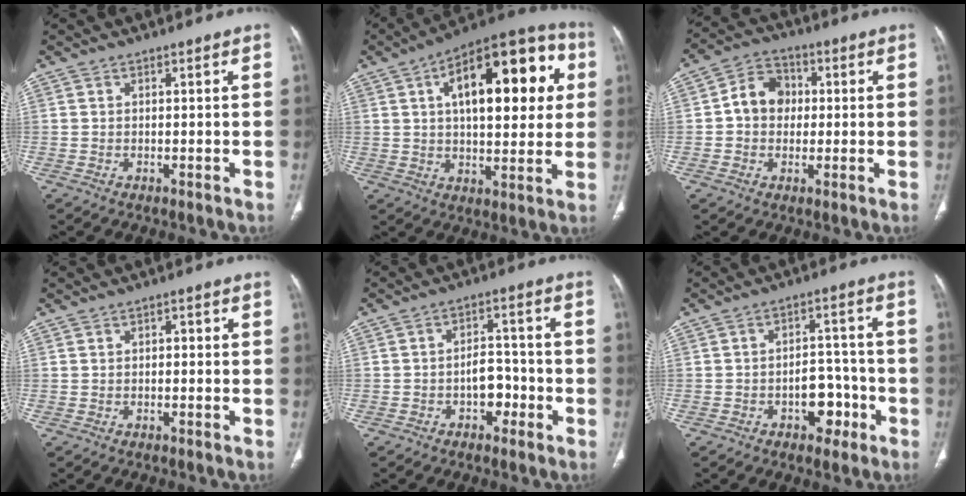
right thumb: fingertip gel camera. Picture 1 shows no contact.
{"total": 23.9, "force": [6.1, 11.3, 20.2], "torque": [-0.250, 0.020, 0.081]}
{"total": 8.1, "force": [0.4, 6.8, 4.4], "torque": [-0.049, 0.019, -0.002]}
{"total": 1.1, "force": [0.0, 0.7, 0.8], "torque": [-0.001, 0.003, -0.006]}
{"total": 5.6, "force": [-2.2, 3.9, 3.4], "torque": [-0.026, 0.030, -0.038]}
{"total": 7.3, "force": [-3.2, 4.8, 4.5], "torque": [-0.032, 0.038, -0.043]}